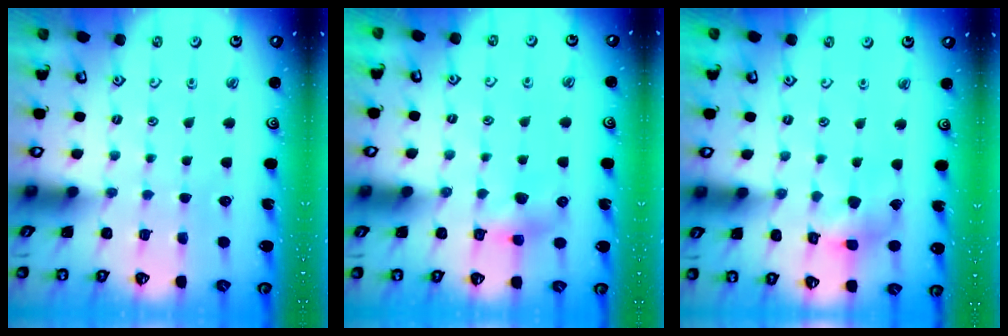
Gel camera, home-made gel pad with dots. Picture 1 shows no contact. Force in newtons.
{"total": 5.4, "press": 5.4, "slide": 0.6}
{"total": 11.4, "press": 11.3, "slide": 1.4}